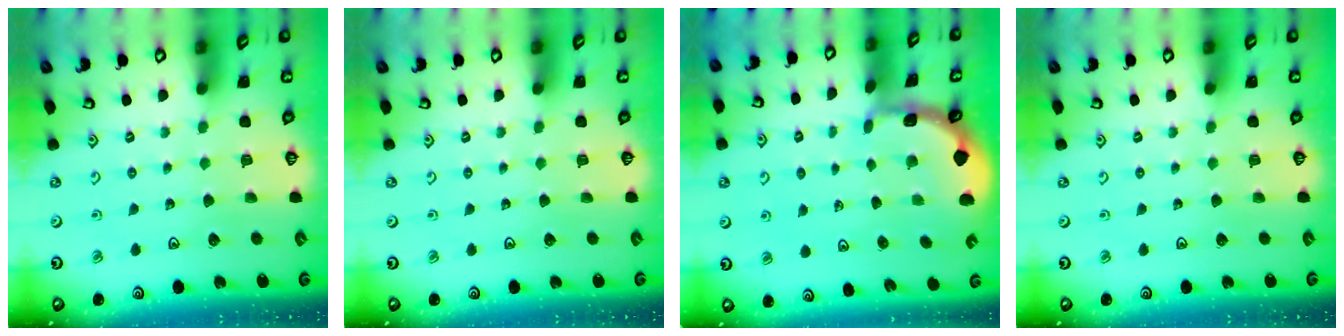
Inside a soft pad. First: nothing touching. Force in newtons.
{"total": 0.0}
{"total": 1.5, "press": 1.5, "slide": 0.1}
{"total": 0.0}